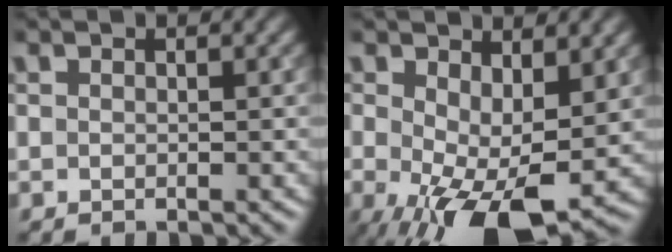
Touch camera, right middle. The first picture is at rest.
{"total": 9.3, "force": [-1.7, 4.5, 7.9], "torque": [-0.143, -0.023, -0.018]}